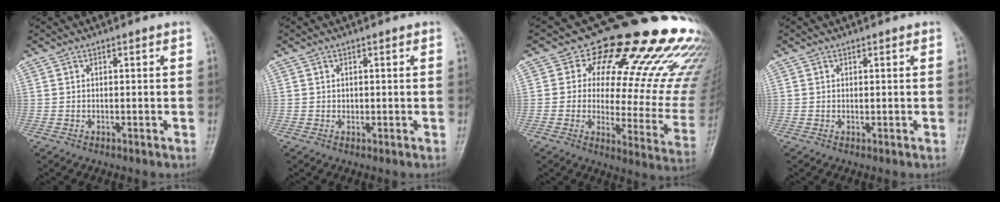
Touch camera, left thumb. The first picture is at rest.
{"total": 0.7, "force": [0.2, 0.6, 0.3], "torque": [0.003, 0.000, 0.002]}
{"total": 26.0, "force": [16.9, 11.3, 16.2], "torque": [-0.162, -0.078, 0.203]}
{"total": 0.6, "force": [0.4, 0.3, 0.4], "torque": [-0.004, -0.002, 0.004]}